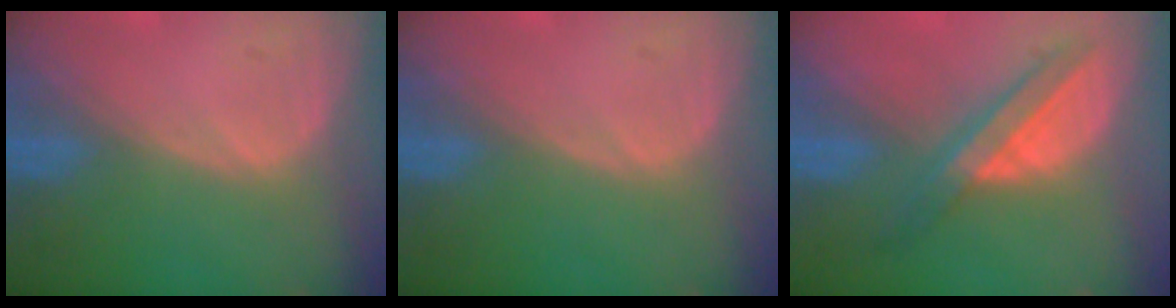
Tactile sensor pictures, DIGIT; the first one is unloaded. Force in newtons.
{"total": 0.0}
{"total": 5.7, "press": 5.6, "slide": 1.3}